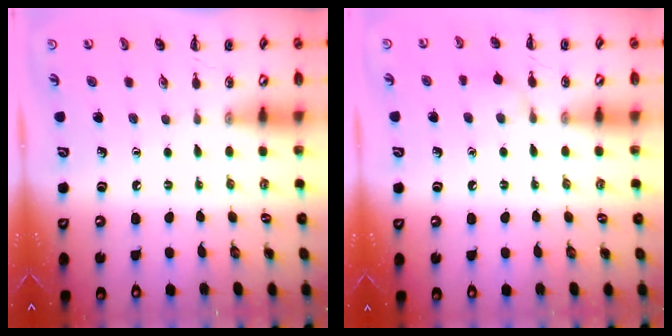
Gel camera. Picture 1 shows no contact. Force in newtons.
{"total": 6.7, "press": 6.3, "slide": 2.3}